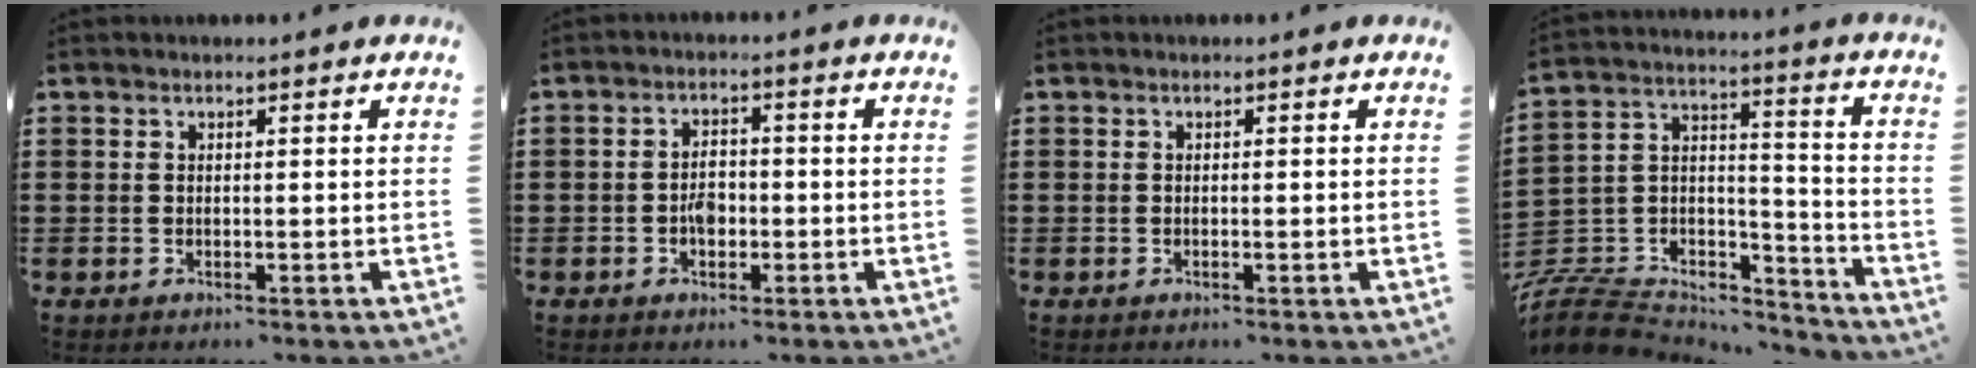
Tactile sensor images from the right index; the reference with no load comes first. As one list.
[{"total": 2.7, "force": [-0.7, 1.6, 2.1], "torque": [-0.032, 0.000, -0.016]}, {"total": 0.0}, {"total": 8.5, "force": [-7.3, 3.8, 2.0], "torque": [-0.057, 0.005, -0.144]}]